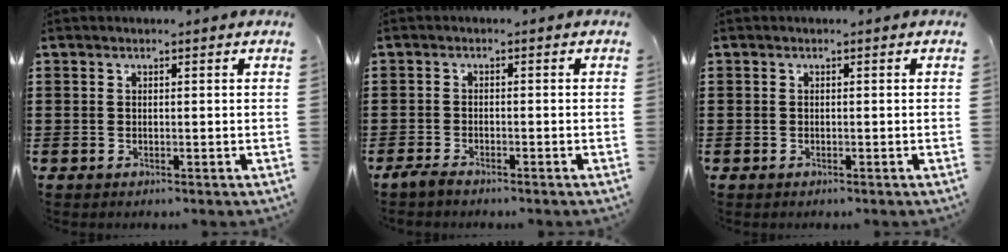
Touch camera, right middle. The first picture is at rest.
{"total": 1.8, "force": [-1.5, 0.3, 1.0], "torque": [-0.026, -0.002, -0.030]}
{"total": 0.6, "force": [-0.3, 0.5, 0.0], "torque": [0.000, 0.005, -0.007]}